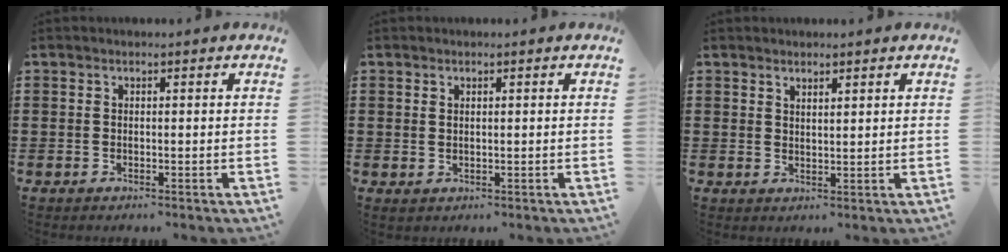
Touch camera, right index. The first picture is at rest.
{"total": 1.0, "force": [0.7, 0.3, 0.6], "torque": [-0.013, 0.000, 0.015]}
{"total": 1.6, "force": [1.5, 0.3, 0.3], "torque": [-0.008, 0.003, 0.029]}